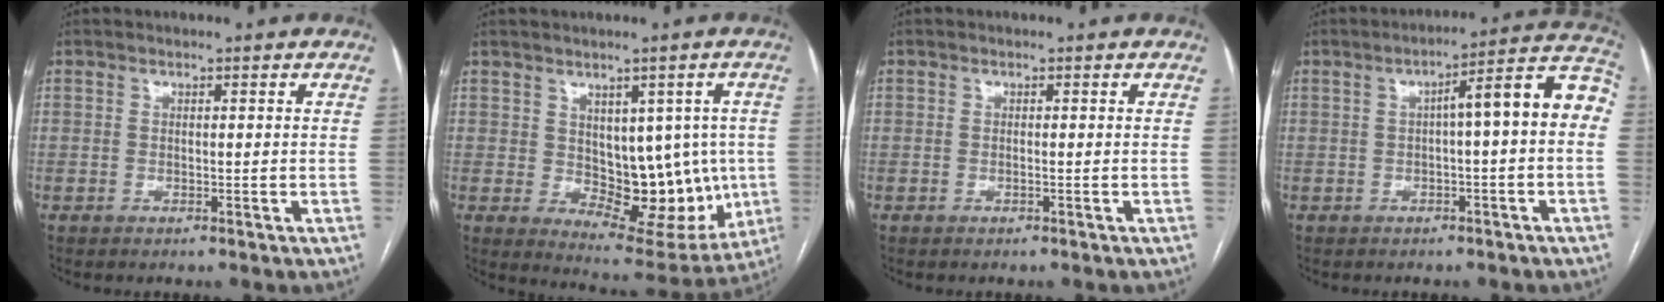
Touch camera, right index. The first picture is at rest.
{"total": 12.9, "force": [-0.2, 7.3, 10.7], "torque": [-0.117, 0.006, 0.024]}
{"total": 0.0}
{"total": 9.7, "force": [0.4, 1.4, 9.6], "torque": [-0.127, 0.042, 0.001]}